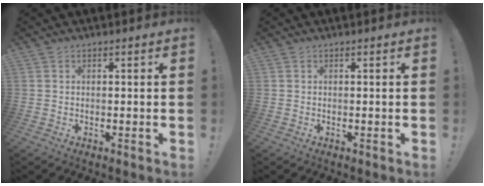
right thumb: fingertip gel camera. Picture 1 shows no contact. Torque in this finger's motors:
{"motor_torque": [-0.03, 0.00, 0.02, -0.01, 0.00]}